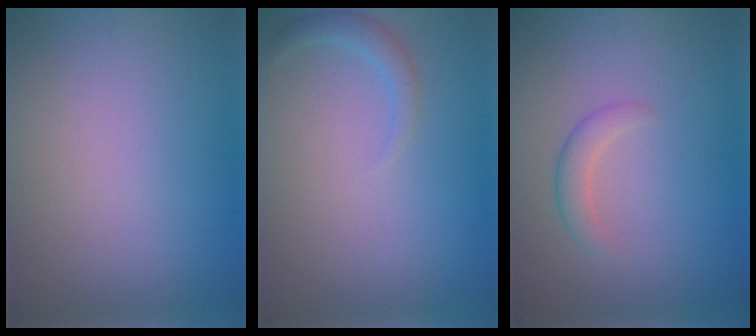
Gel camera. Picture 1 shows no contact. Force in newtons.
{"total": 1.5, "press": 1.5, "slide": 0.2}
{"total": 1.7, "press": 1.7, "slide": 0.1}